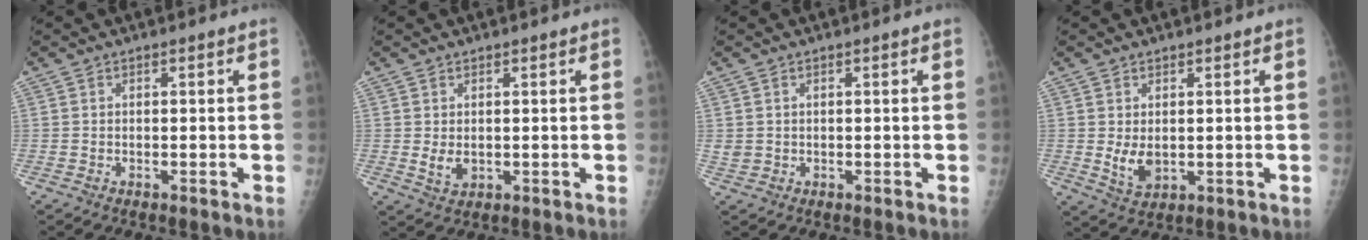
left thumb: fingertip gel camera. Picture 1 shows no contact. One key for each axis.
{"total": 2.8, "fx": 0.3, "fy": 2.0, "fz": 1.9, "tx": -0.024, "ty": -0.007, "tz": 0.013}
{"total": 1.4, "fx": 0.4, "fy": 1.2, "fz": 0.6, "tx": -0.011, "ty": 0.000, "tz": 0.011}
{"total": 4.1, "fx": 0.4, "fy": 2.8, "fz": 3.0, "tx": -0.045, "ty": -0.012, "tz": 0.018}